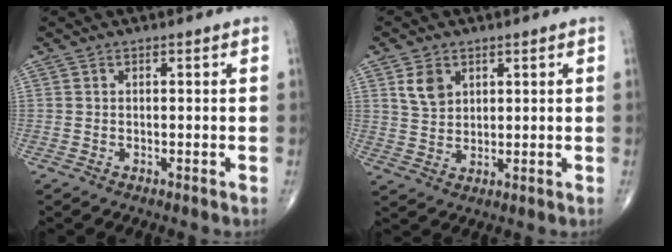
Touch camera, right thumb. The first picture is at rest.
{"total": 5.0, "force": [2.3, 3.6, 2.6], "torque": [-0.033, -0.012, 0.049]}